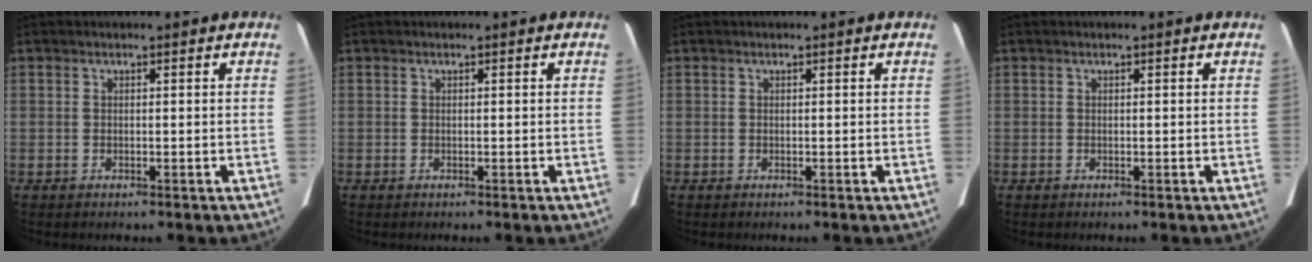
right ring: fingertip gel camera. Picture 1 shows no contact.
{"total": 0.0}
{"total": 0.0}
{"total": 0.0}